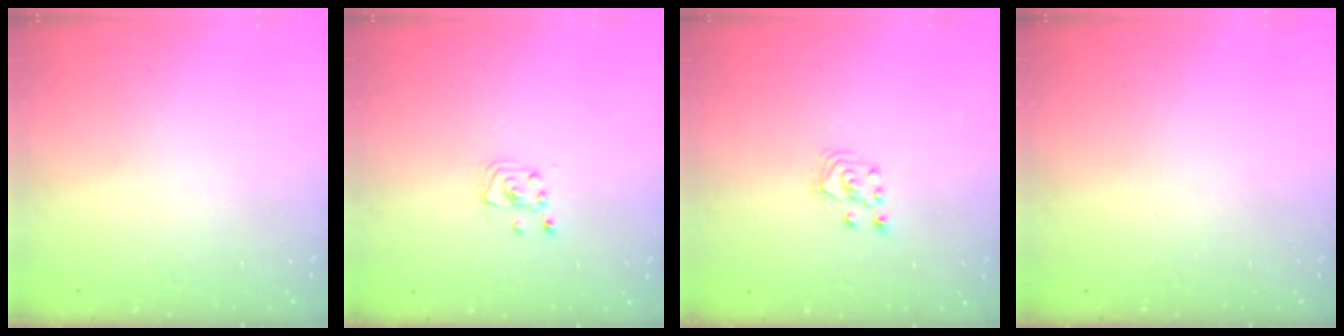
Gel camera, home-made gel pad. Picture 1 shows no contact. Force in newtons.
{"total": 2.0, "press": 2.0, "slide": 0.2}
{"total": 2.8, "press": 2.7, "slide": 0.7}
{"total": 0.0}